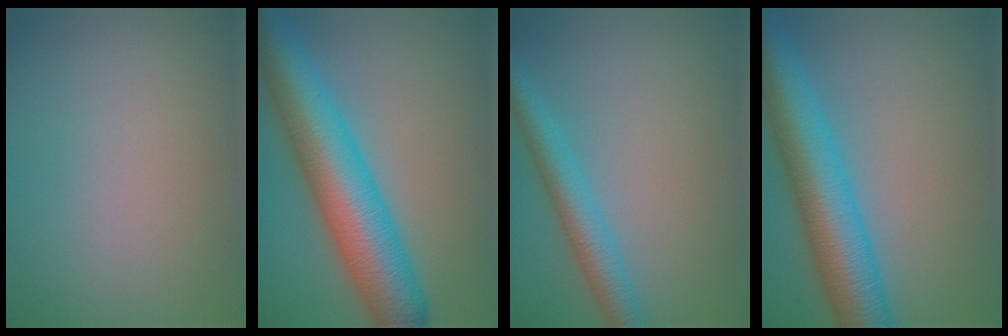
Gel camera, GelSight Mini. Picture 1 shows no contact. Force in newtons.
{"total": 10.5, "press": 10.5, "slide": 0.3}
{"total": 3.8, "press": 3.8, "slide": 0.1}
{"total": 9.3, "press": 9.3, "slide": 0.2}